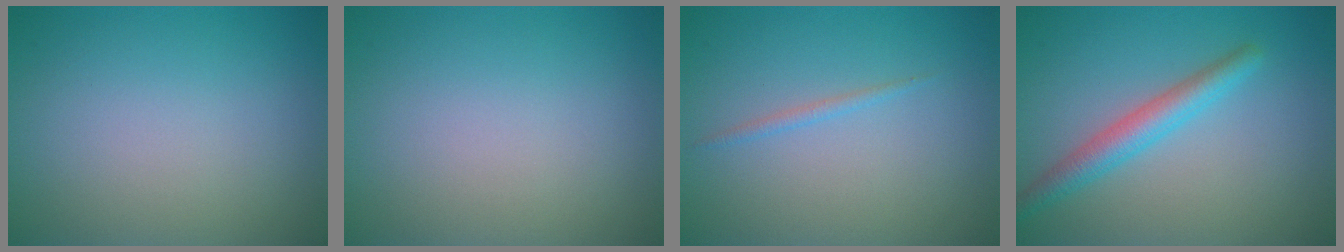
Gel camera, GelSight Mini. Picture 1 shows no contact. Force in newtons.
{"total": 0.0}
{"total": 0.8, "press": 0.8, "slide": 0.1}
{"total": 3.1, "press": 3.1, "slide": 0.1}